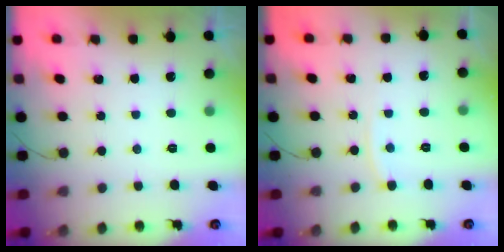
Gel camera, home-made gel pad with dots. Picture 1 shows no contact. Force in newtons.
{"total": 4.5, "press": 4.5, "slide": 0.3}